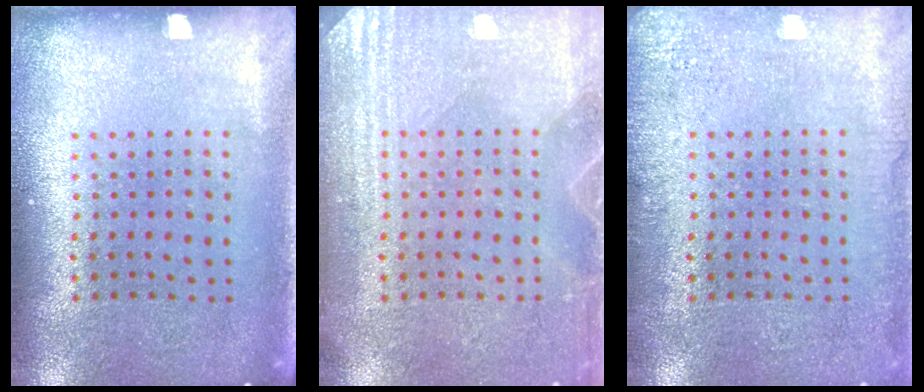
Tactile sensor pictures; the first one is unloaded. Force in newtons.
{"total": 3.4, "press": 3.4, "slide": 0.5}
{"total": 2.5, "press": 2.4, "slide": 0.5}